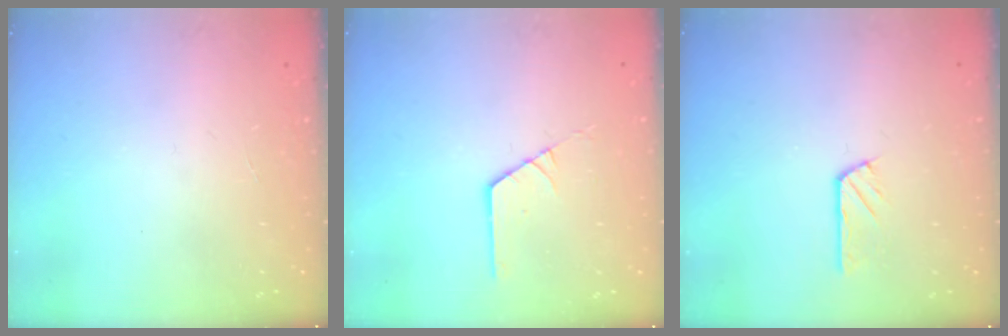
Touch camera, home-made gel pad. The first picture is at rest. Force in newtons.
{"total": 1.0, "press": 1.0, "slide": 0.1}
{"total": 3.0, "press": 3.0, "slide": 0.2}